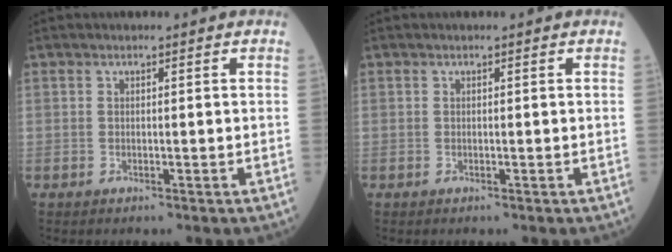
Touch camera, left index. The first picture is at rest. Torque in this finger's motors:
{"motor_torque": [-0.14, 0.14, 0.00, 0.00]}